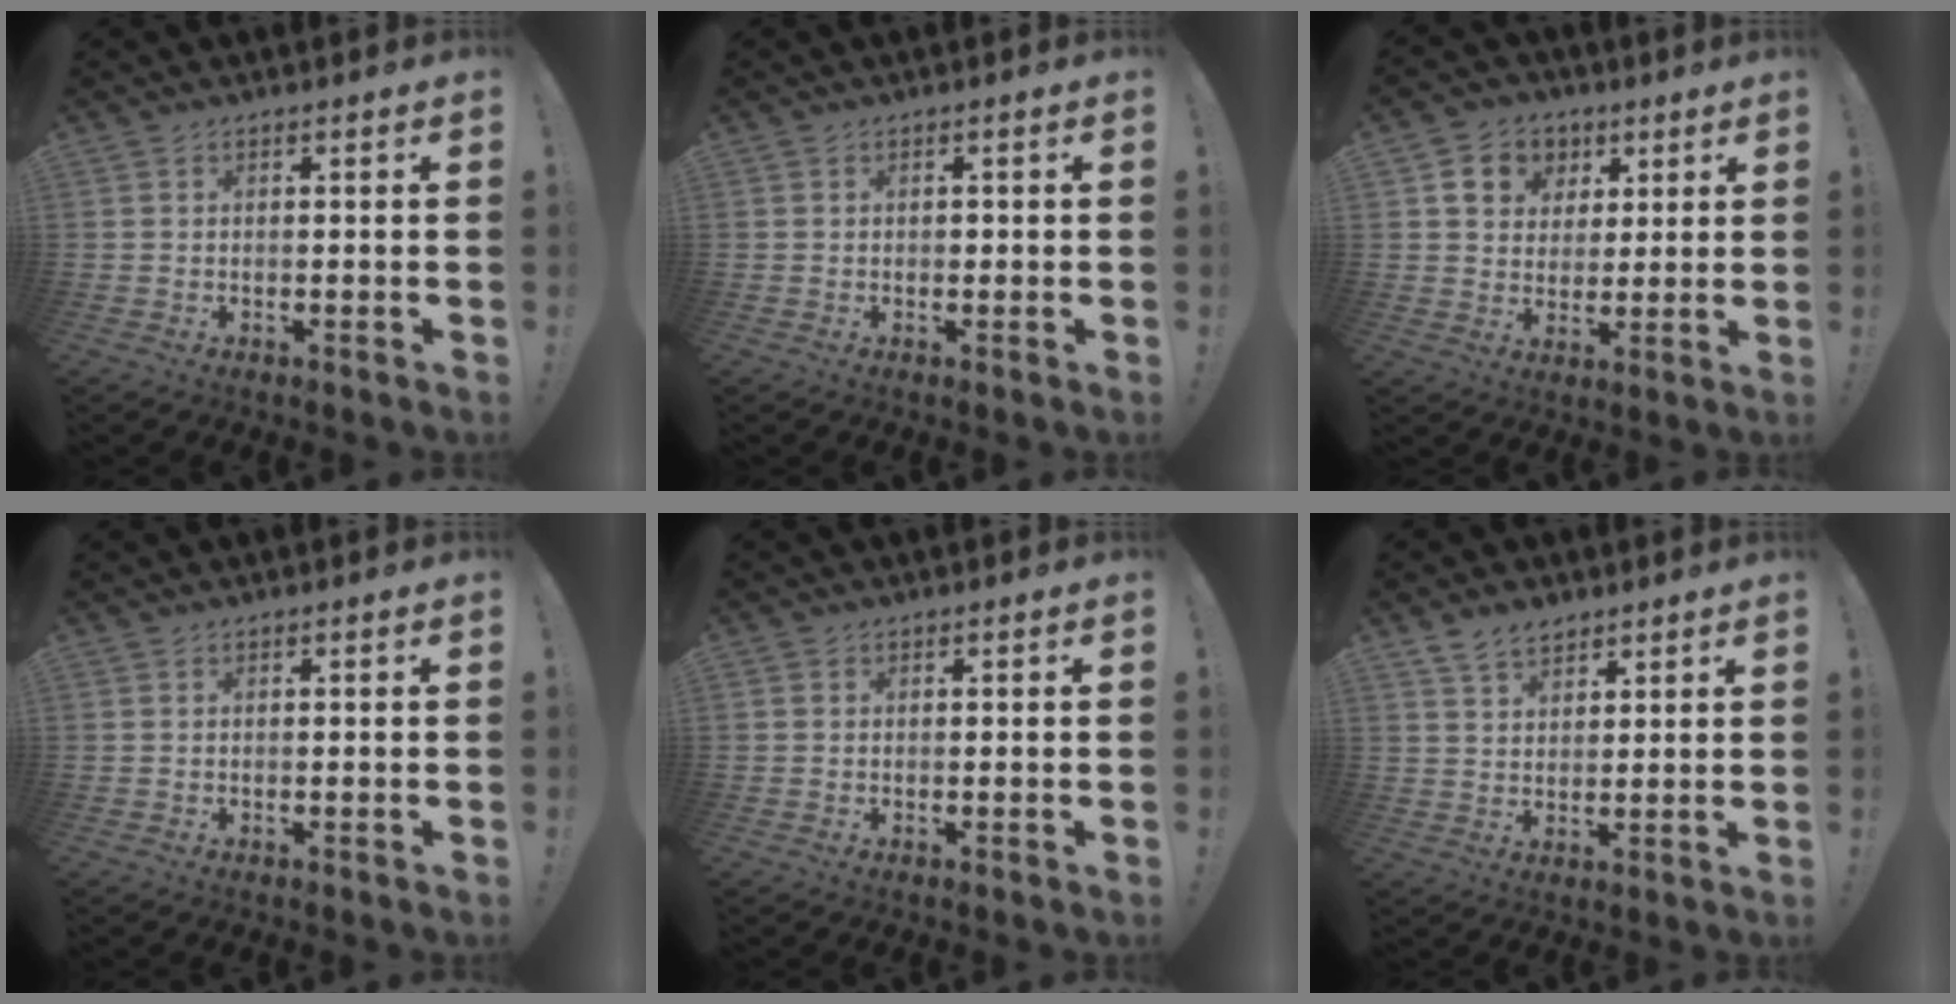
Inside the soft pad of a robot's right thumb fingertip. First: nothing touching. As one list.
[{"total": 0.6, "force": [-0.2, 0.5, 0.2], "torque": [-0.003, 0.002, -0.004]}, {"total": 10.1, "force": [4.1, 8.6, 3.4], "torque": [-0.043, -0.017, 0.082]}, {"total": 0.0}, {"total": 0.6, "force": [0.1, 0.6, 0.0], "torque": [0.001, 0.003, 0.003]}, {"total": 6.3, "force": [4.6, 3.6, 2.3], "torque": [-0.043, -0.018, 0.089]}]